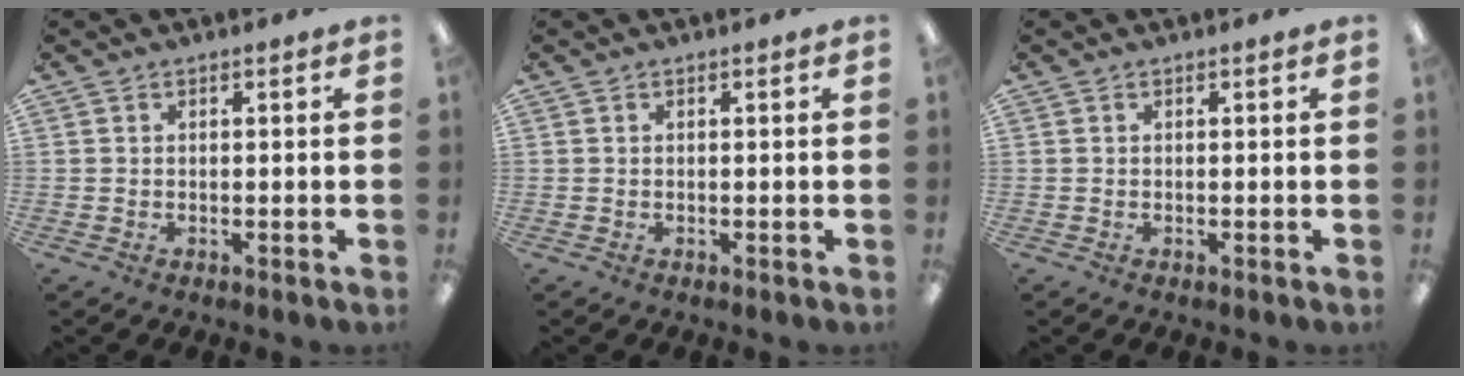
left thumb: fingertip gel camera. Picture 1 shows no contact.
{"total": 0.0}
{"total": 0.0}